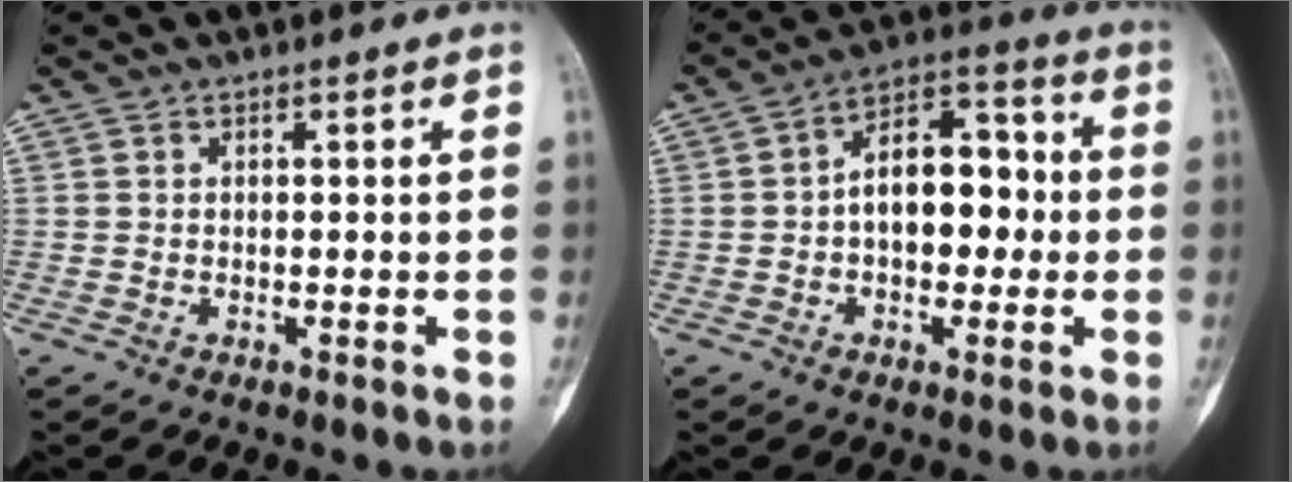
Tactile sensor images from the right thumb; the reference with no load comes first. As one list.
[{"total": 12.8, "force": [-0.3, 8.0, 10.0], "torque": [-0.118, 0.039, -0.013]}]